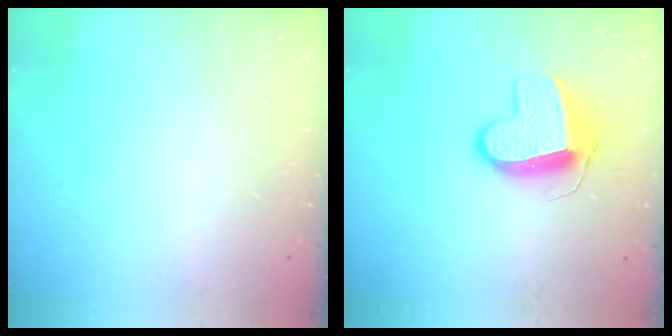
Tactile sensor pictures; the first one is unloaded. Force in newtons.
{"total": 11.7, "press": 11.7, "slide": 0.9}